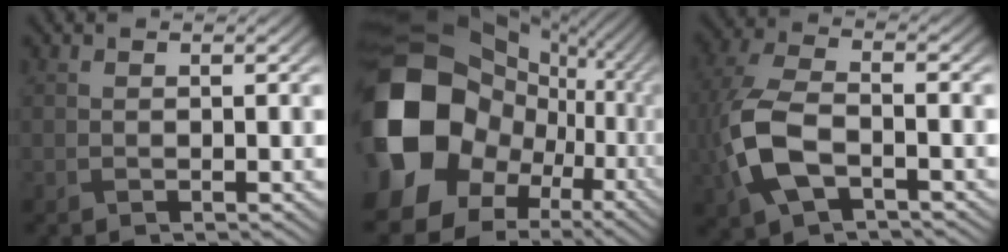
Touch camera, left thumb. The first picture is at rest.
{"total": 21.6, "force": [1.6, 18.3, 11.3], "torque": [-0.299, -0.048, 0.073]}
{"total": 10.0, "force": [-2.6, 5.8, 7.7], "torque": [-0.212, -0.014, -0.054]}